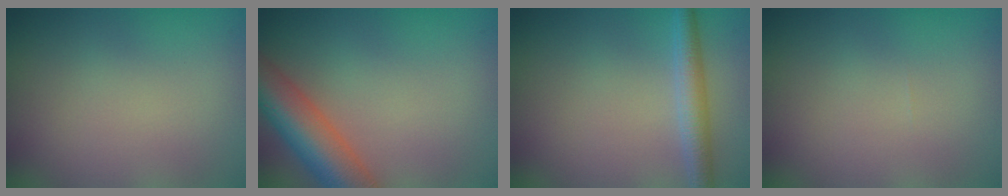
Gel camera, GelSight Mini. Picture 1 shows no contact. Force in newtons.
{"total": 7.2, "press": 7.2, "slide": 0.4}
{"total": 2.6, "press": 2.6, "slide": 0.1}
{"total": 0.0}